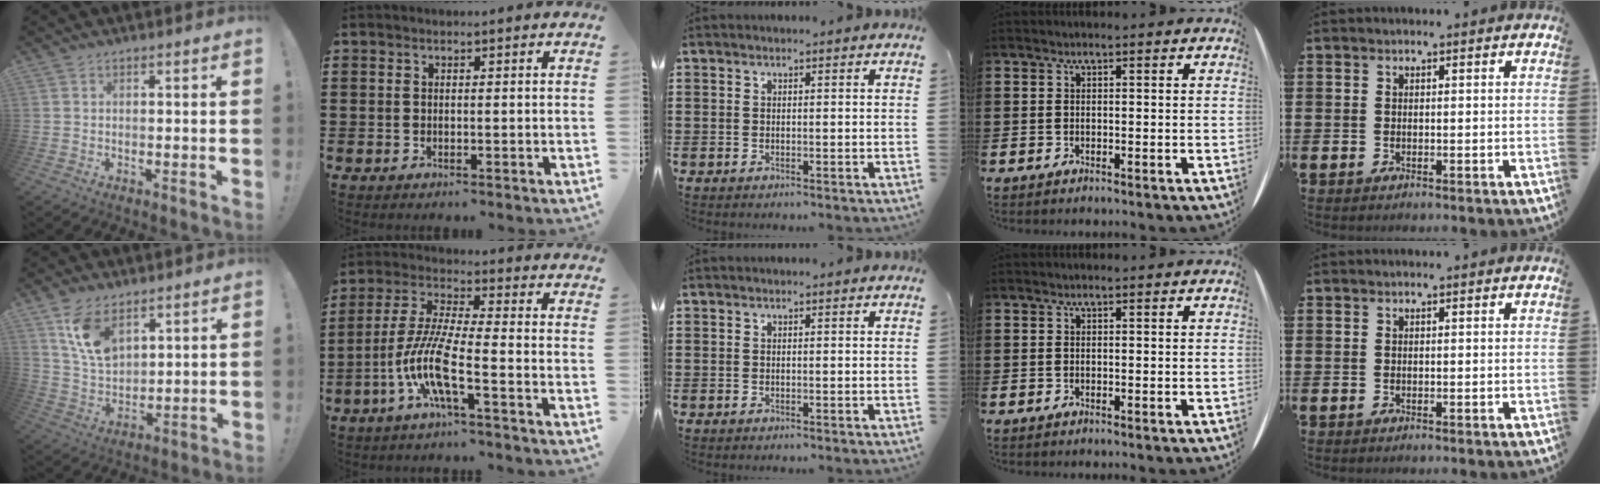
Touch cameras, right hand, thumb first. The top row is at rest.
{"thumb": {"total": 11.8, "force": [7.0, 6.8, 6.8], "torque": [-0.134, -0.030, 0.134]}, "index": {"total": 9.4, "force": [-4.4, 1.1, 8.2], "torque": [-0.194, -0.018, -0.091]}}